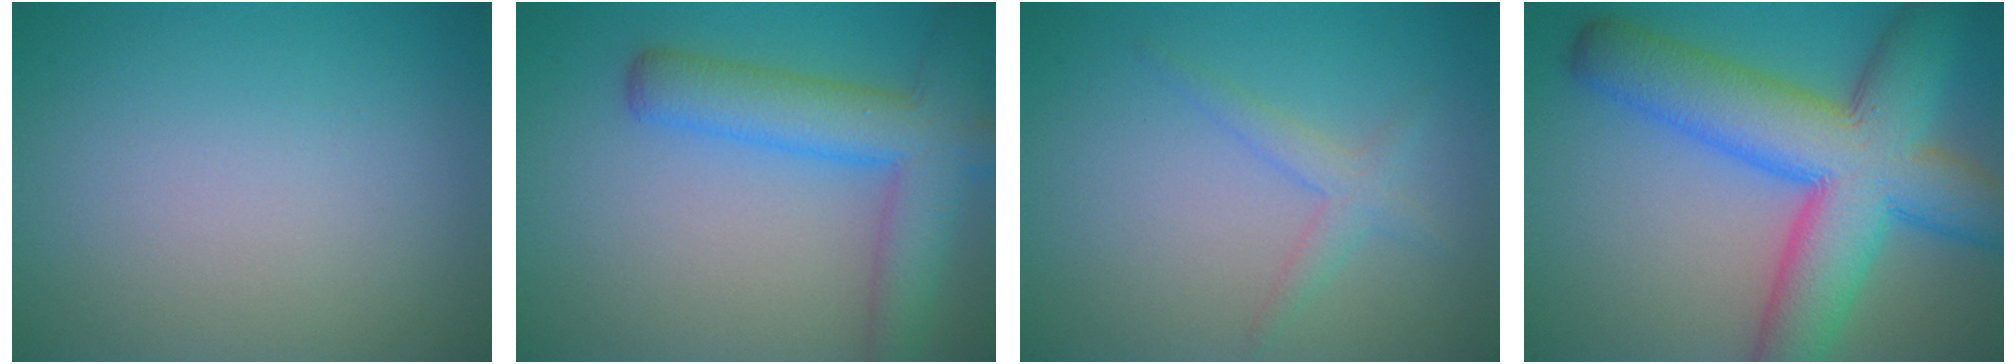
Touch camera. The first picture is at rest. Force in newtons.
{"total": 6.6, "press": 6.6, "slide": 0.4}
{"total": 1.8, "press": 1.8, "slide": 0.1}
{"total": 12.1, "press": 12.1, "slide": 0.3}